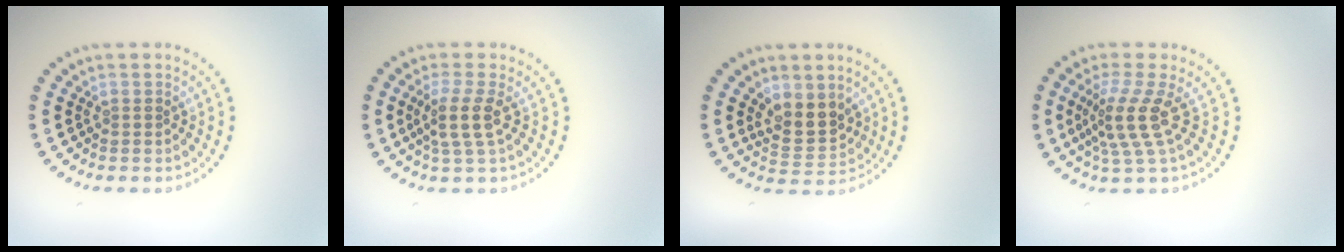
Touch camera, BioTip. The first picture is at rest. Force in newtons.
{"total": 2.7, "press": 2.3, "slide": 1.5}
{"total": 3.4, "press": 3.1, "slide": 1.4}
{"total": 3.8, "press": 2.7, "slide": 2.7}